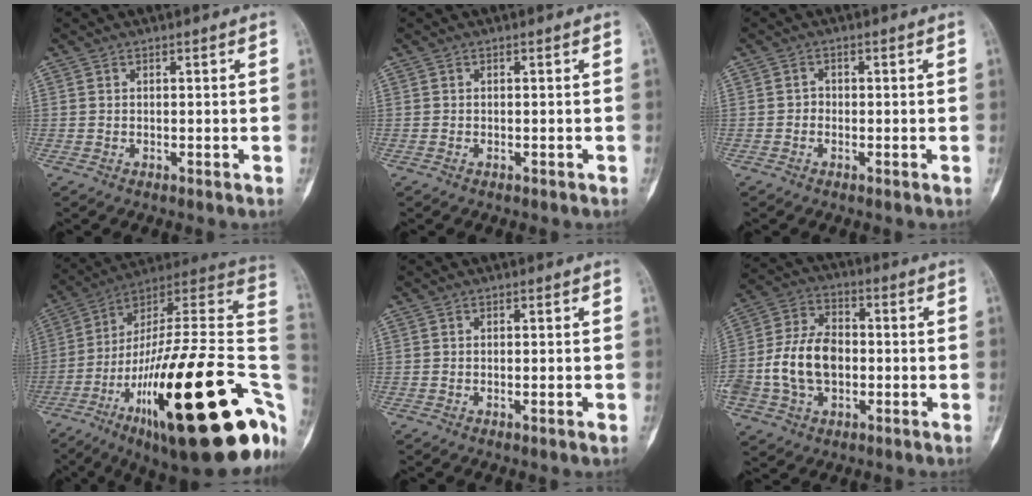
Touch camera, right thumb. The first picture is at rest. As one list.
[{"total": 0.0}, {"total": 0.7, "force": [-0.4, 0.5, 0.3], "torque": [-0.001, 0.002, -0.016]}, {"total": 38.0, "force": [-10.9, 10.9, 34.7], "torque": [-0.450, 0.070, -0.172]}, {"total": 1.0, "force": [-0.3, 0.1, 0.9], "torque": [-0.014, -0.001, -0.001]}, {"total": 13.0, "force": [-2.0, 8.9, 9.4], "torque": [-0.174, 0.030, -0.042]}]